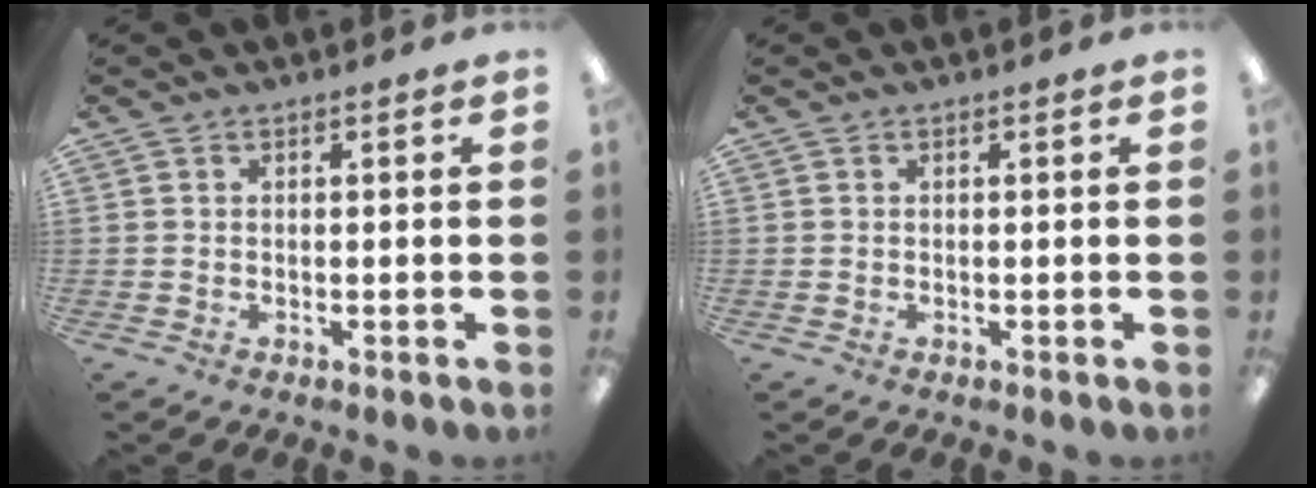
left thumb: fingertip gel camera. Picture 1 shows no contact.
{"total": 0.0}